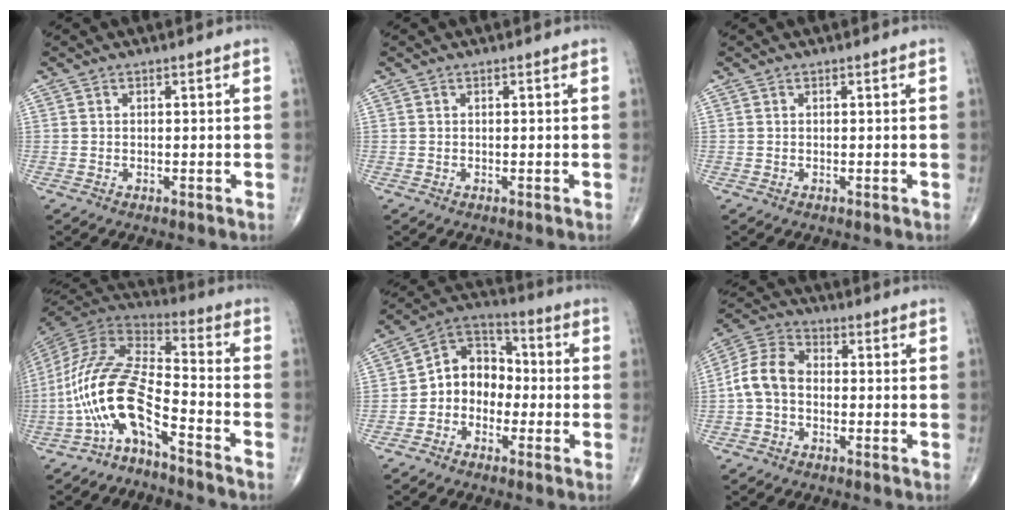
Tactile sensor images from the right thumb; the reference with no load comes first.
{"total": 0.0}
{"total": 0.0}
{"total": 14.3, "force": [-7.3, 4.8, 11.3], "torque": [-0.235, 0.087, -0.145]}
{"total": 9.7, "force": [-2.0, 7.9, 5.3], "torque": [-0.049, 0.046, -0.055]}
{"total": 8.1, "force": [-1.2, 5.8, 5.5], "torque": [-0.101, 0.027, -0.039]}